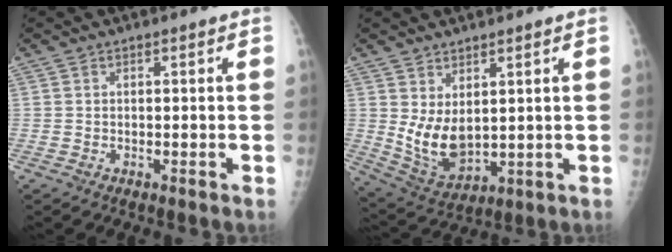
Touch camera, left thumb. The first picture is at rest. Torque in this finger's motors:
{"motor_torque": [1.27, 1.03, 1.13, -0.37, 0.07]}